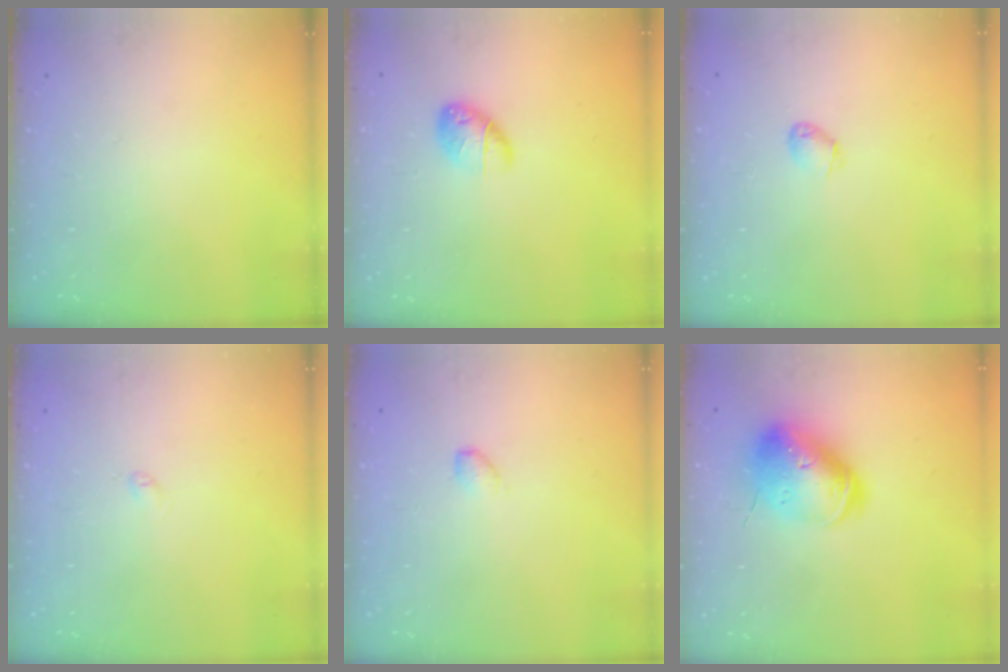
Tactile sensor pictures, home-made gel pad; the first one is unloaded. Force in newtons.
{"total": 7.6, "press": 7.4, "slide": 1.9}
{"total": 2.3, "press": 2.3, "slide": 0.5}
{"total": 2.4, "press": 2.3, "slide": 0.4}
{"total": 4.5, "press": 4.5, "slide": 0.5}
{"total": 17.0, "press": 16.7, "slide": 2.7}